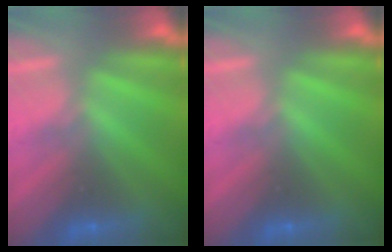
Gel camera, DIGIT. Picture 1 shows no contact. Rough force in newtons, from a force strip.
{"total": 0.0}